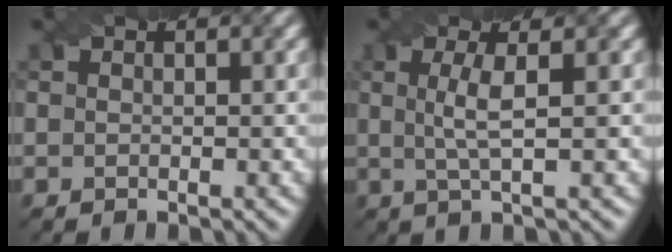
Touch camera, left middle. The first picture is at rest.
{"total": 3.0, "force": [0.4, 0.6, 2.9], "torque": [-0.057, 0.001, 0.006]}